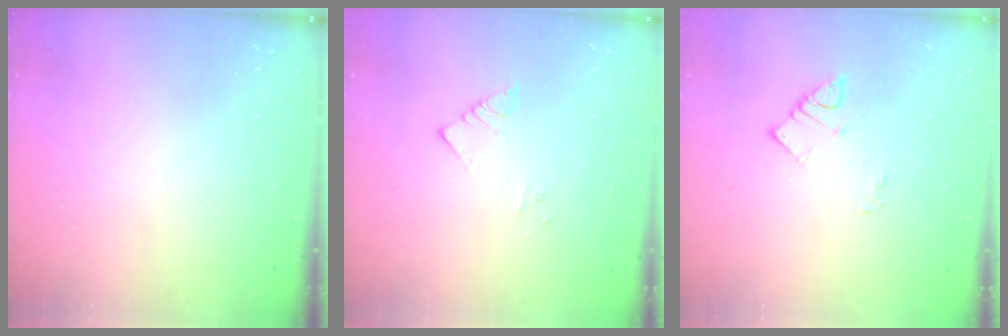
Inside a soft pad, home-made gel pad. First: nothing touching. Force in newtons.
{"total": 3.3, "press": 3.3, "slide": 0.2}
{"total": 2.7, "press": 2.7, "slide": 0.4}